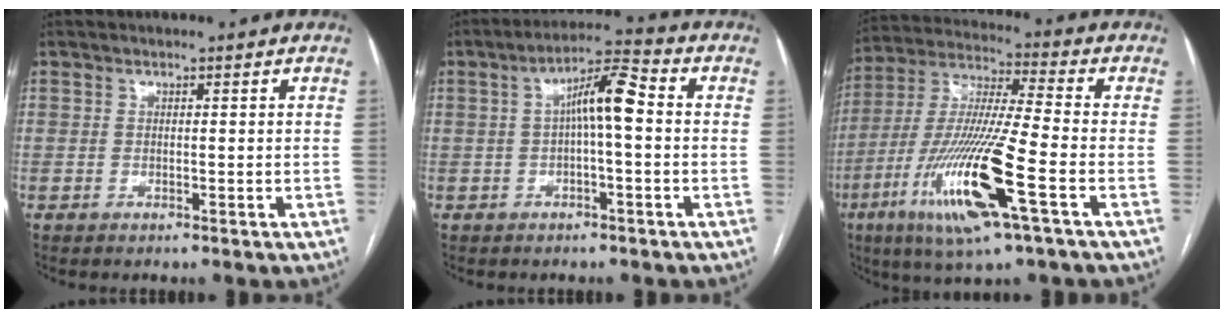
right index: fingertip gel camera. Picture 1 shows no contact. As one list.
[{"total": 7.0, "force": [0.3, 1.1, 6.9], "torque": [-0.119, 0.025, 0.002]}, {"total": 18.5, "force": [-7.2, 0.9, 17.0], "torque": [-0.362, -0.028, -0.134]}]